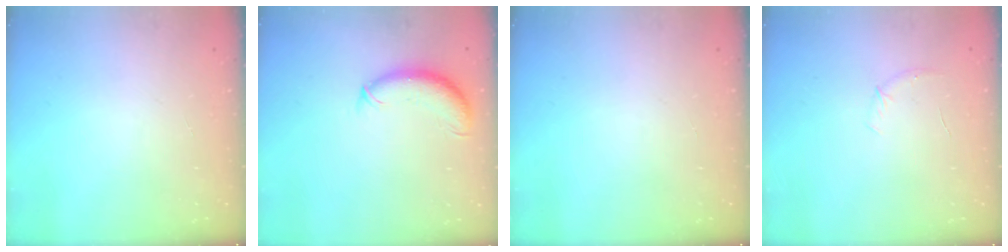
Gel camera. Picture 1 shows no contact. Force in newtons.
{"total": 9.7, "press": 9.6, "slide": 1.8}
{"total": 0.0}
{"total": 4.3, "press": 4.1, "slide": 1.3}